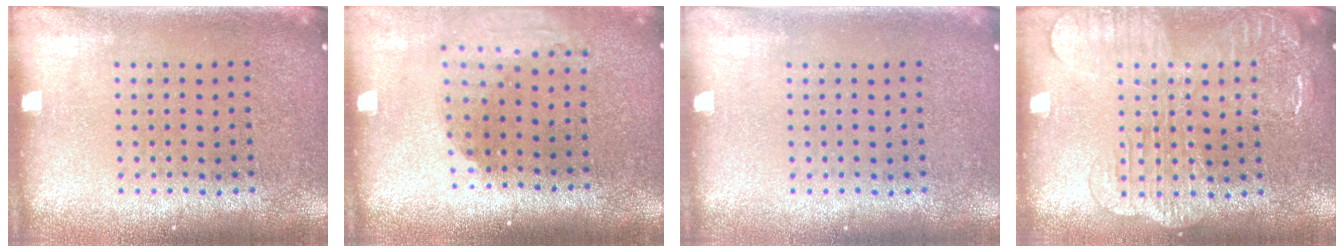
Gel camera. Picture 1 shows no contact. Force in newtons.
{"total": 1.9, "press": 1.5, "slide": 1.2}
{"total": 0.0}
{"total": 2.2, "press": 2.1, "slide": 0.5}